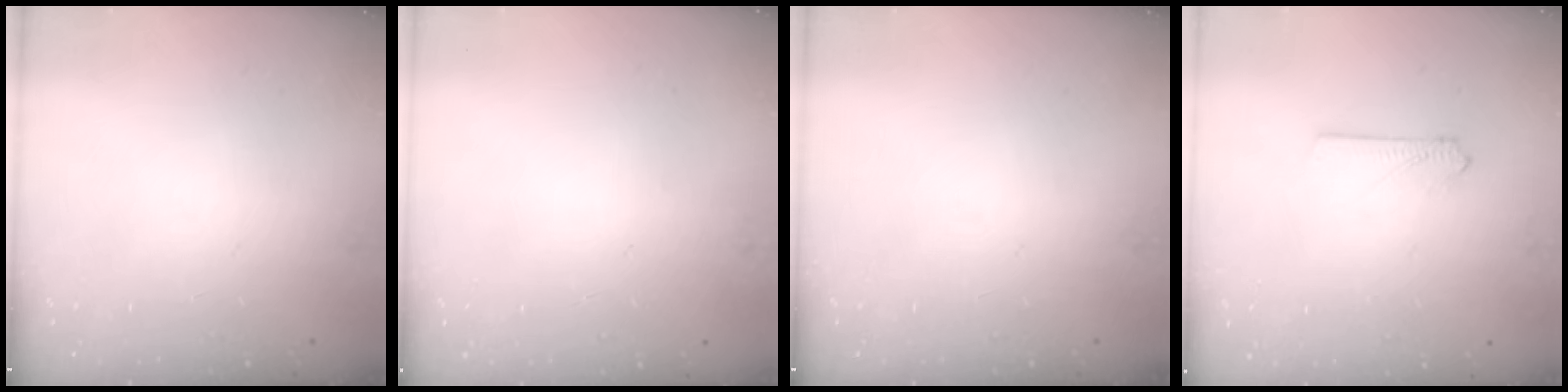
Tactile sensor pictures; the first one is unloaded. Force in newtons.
{"total": 0.0}
{"total": 0.0}
{"total": 2.2, "press": 2.1, "slide": 0.3}